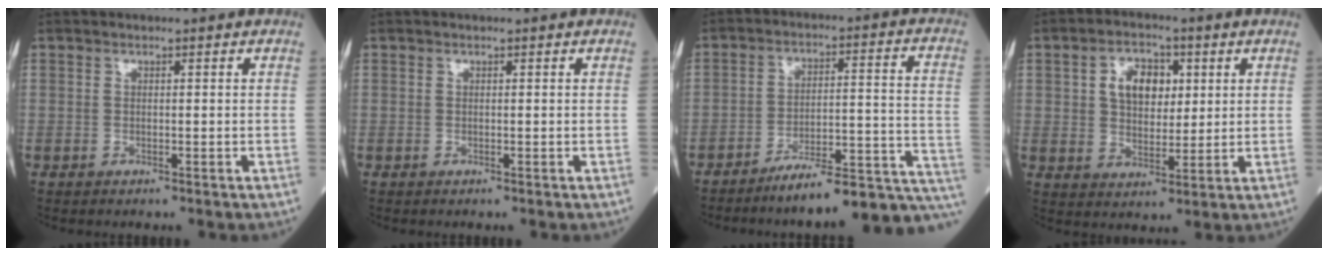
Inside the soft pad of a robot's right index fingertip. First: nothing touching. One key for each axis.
{"total": 0.0}
{"total": 17.5, "fx": -14.7, "fy": 1.1, "fz": 9.5, "tx": -0.072, "ty": 0.041, "tz": -0.209}
{"total": 7.3, "fx": 2.2, "fy": 4.6, "fz": 5.2, "tx": -0.094, "ty": 0.013, "tz": 0.041}